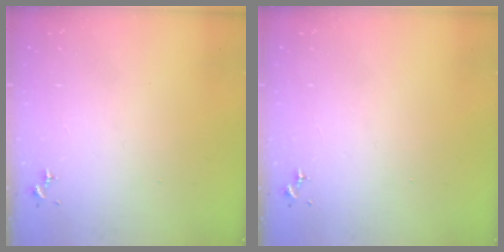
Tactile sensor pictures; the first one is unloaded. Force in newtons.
{"total": 0.0}